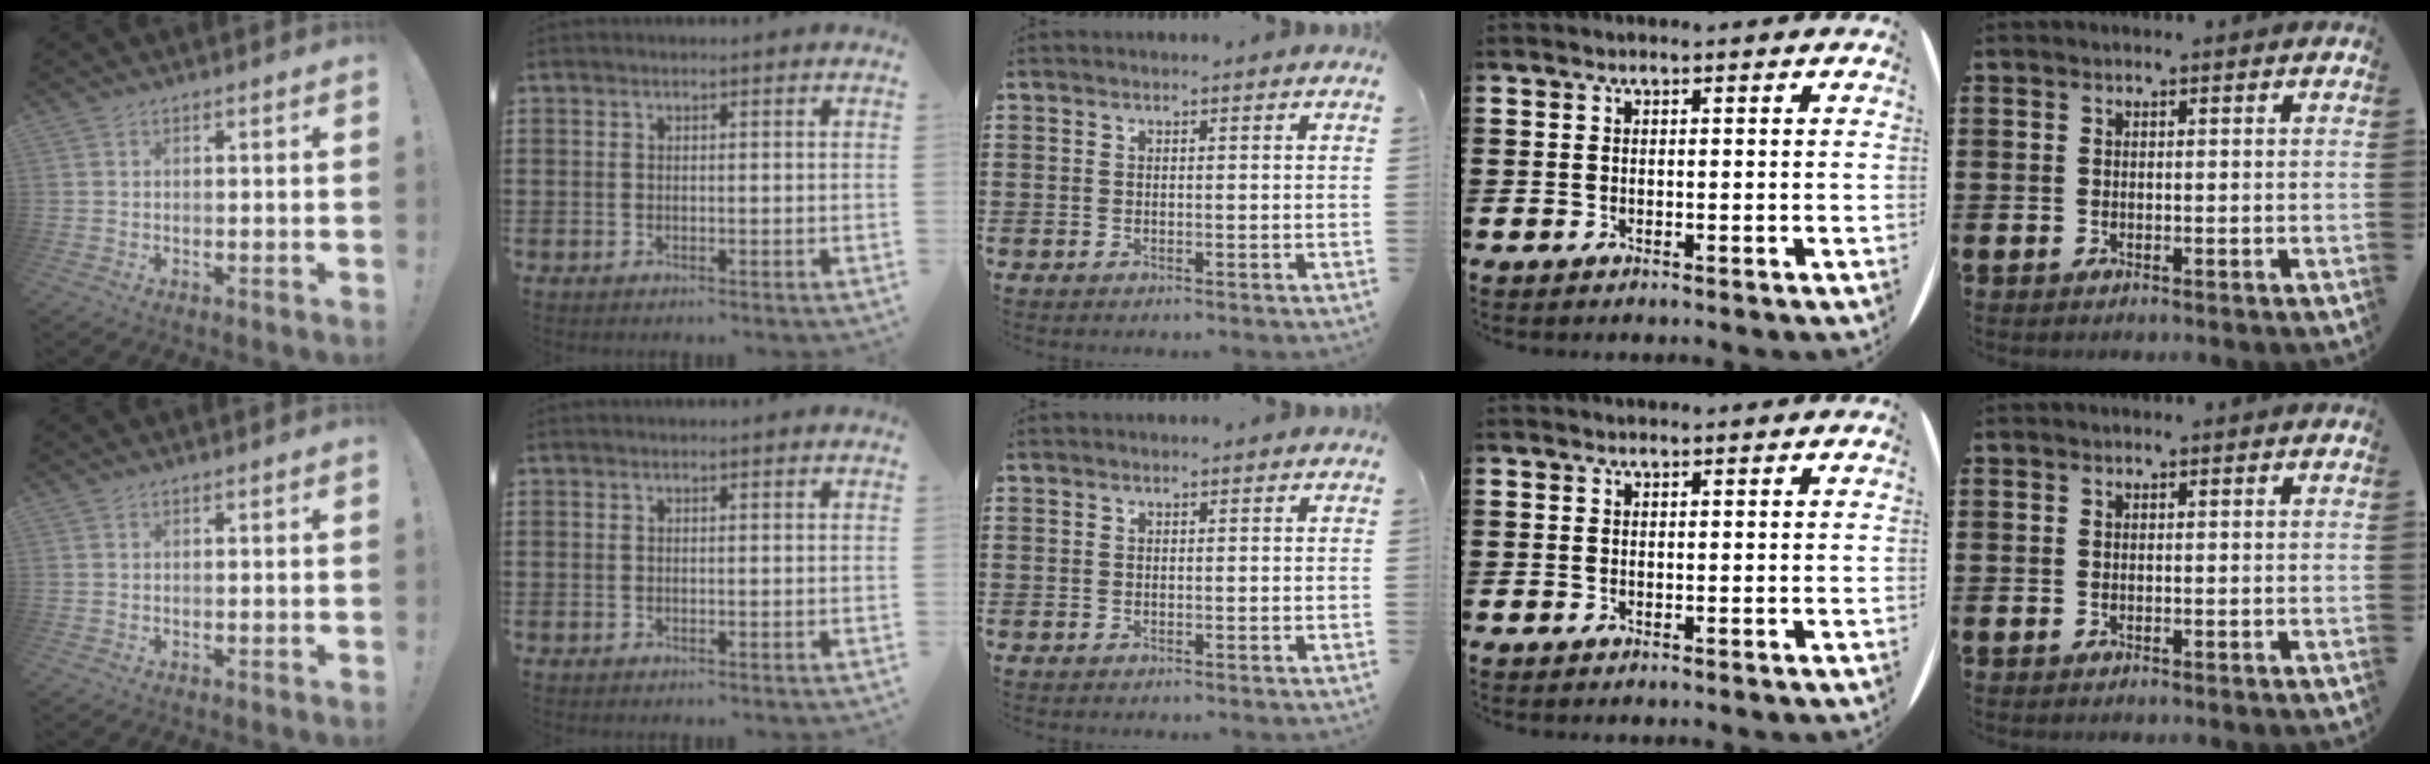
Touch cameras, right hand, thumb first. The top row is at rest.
{}